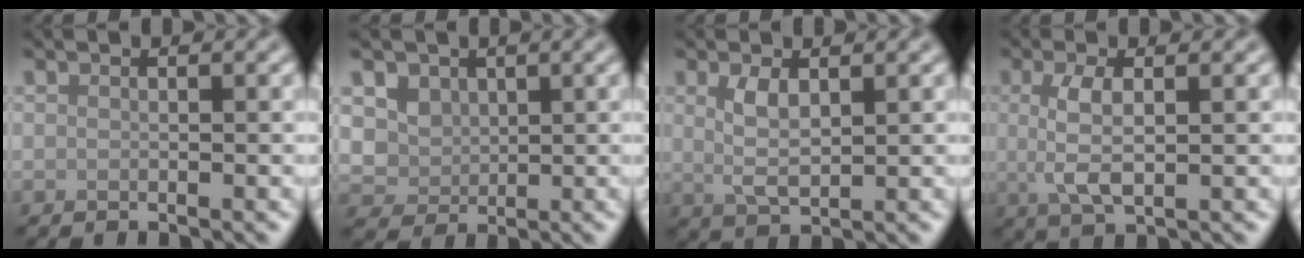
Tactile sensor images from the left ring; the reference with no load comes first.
{"total": 2.9, "force": [1.1, 2.4, 1.4], "torque": [-0.030, -0.005, 0.018]}
{"total": 2.8, "force": [0.9, 1.1, 2.4], "torque": [-0.051, -0.001, 0.021]}
{"total": 3.6, "force": [0.3, 1.3, 3.4], "torque": [-0.073, -0.001, 0.007]}